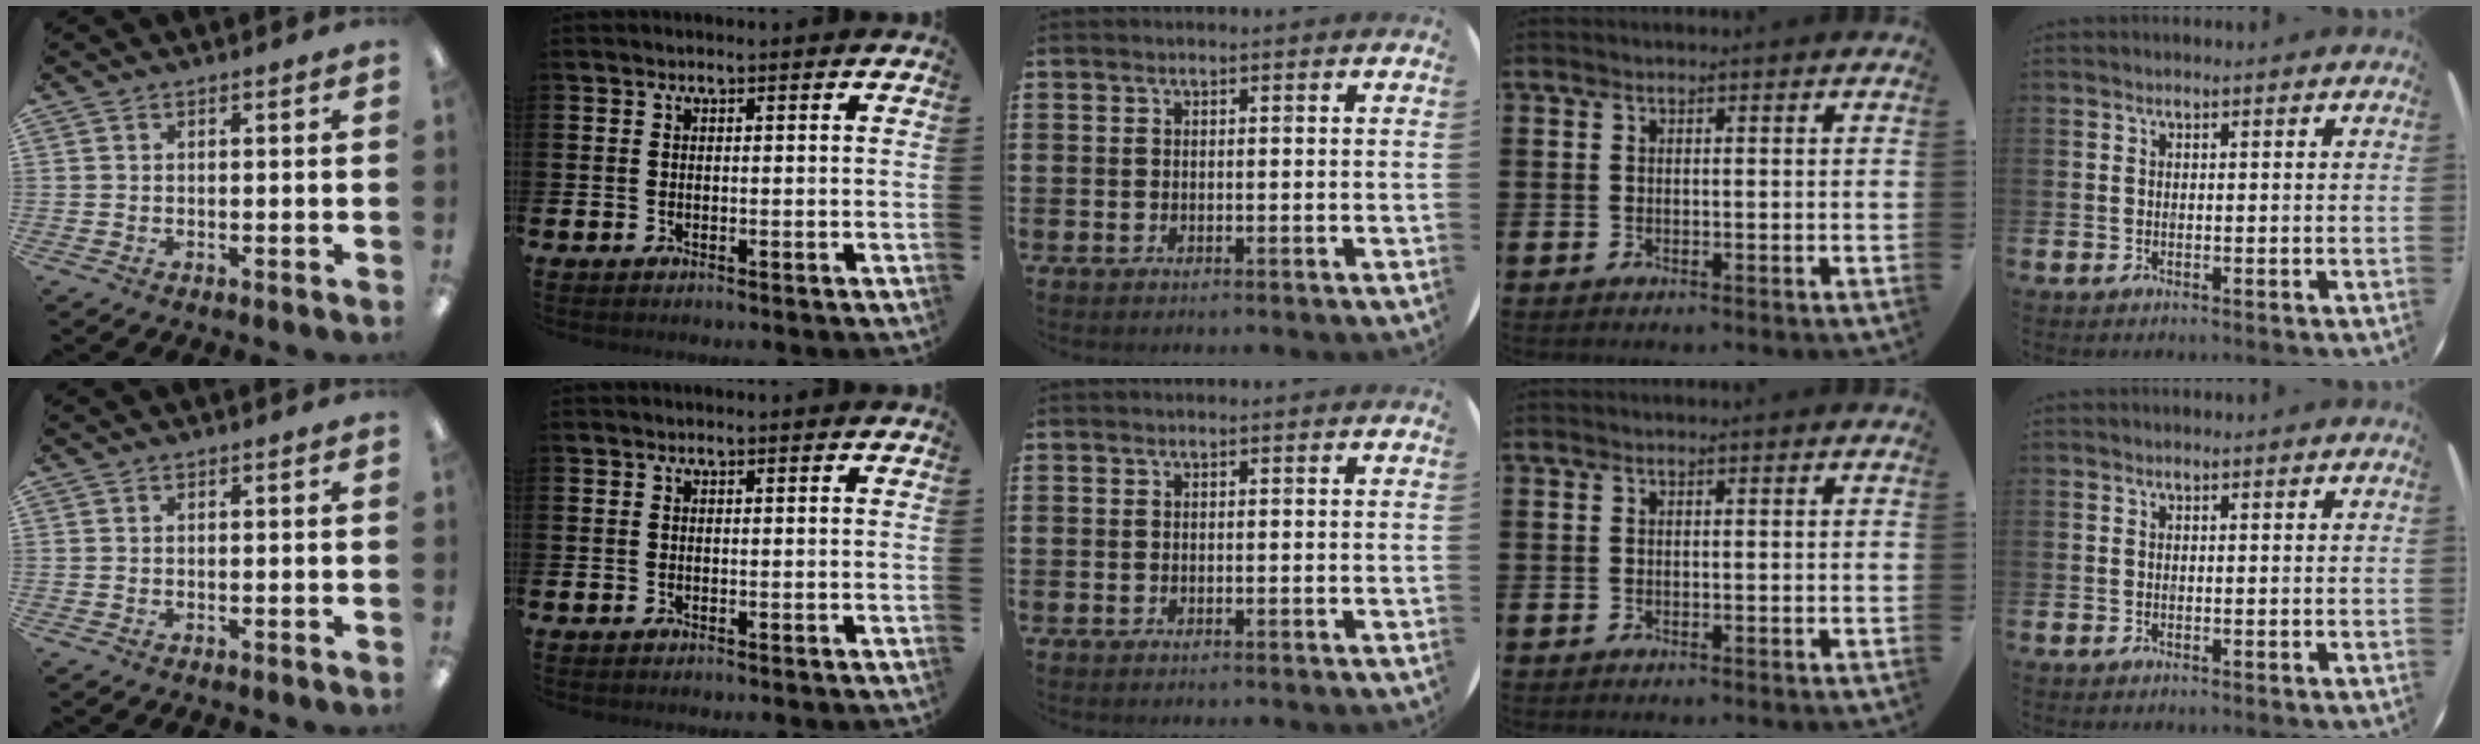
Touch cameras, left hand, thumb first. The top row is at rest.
{}